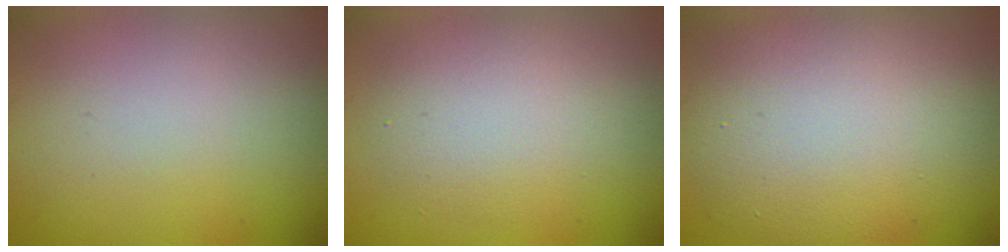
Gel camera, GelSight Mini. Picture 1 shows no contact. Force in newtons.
{"total": 4.2, "press": 4.2, "slide": 0.1}
{"total": 9.6, "press": 9.5, "slide": 0.9}